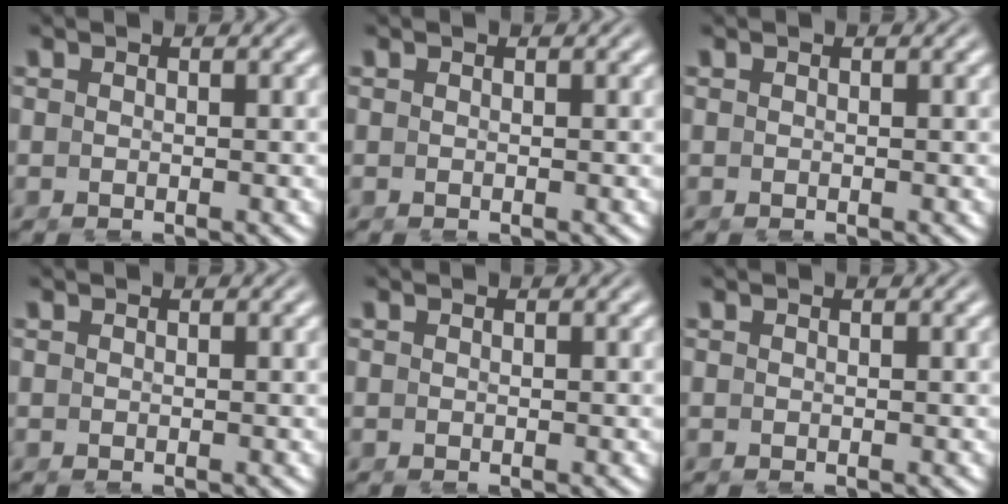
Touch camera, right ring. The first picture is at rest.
{"total": 0.0}
{"total": 0.0}
{"total": 0.0}
{"total": 0.0}
{"total": 0.0}